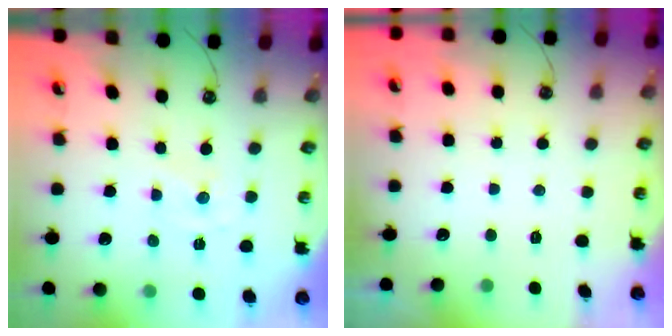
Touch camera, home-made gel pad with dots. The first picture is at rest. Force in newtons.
{"total": 0.0}